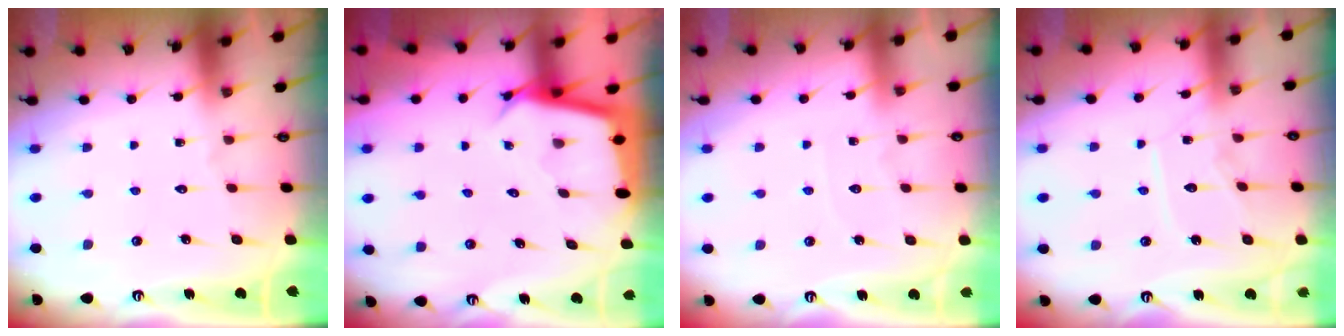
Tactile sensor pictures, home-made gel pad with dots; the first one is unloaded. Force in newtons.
{"total": 3.0, "press": 3.0, "slide": 0.0}
{"total": 3.9, "press": 3.8, "slide": 0.5}
{"total": 8.2, "press": 8.2, "slide": 0.0}